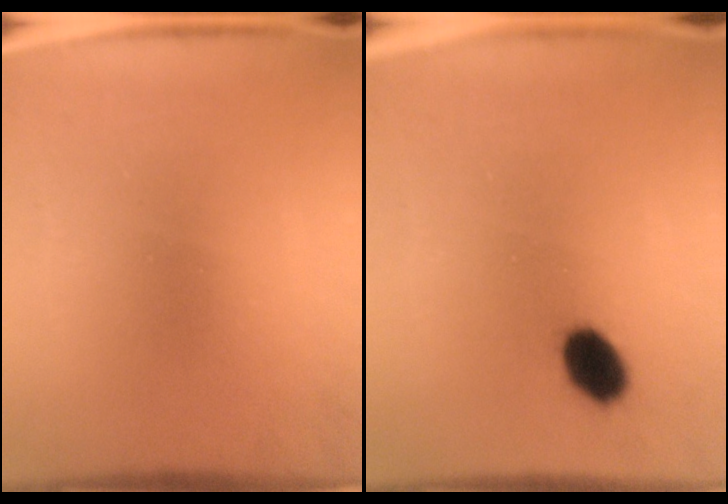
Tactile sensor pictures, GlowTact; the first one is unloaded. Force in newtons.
{"total": 5.7}